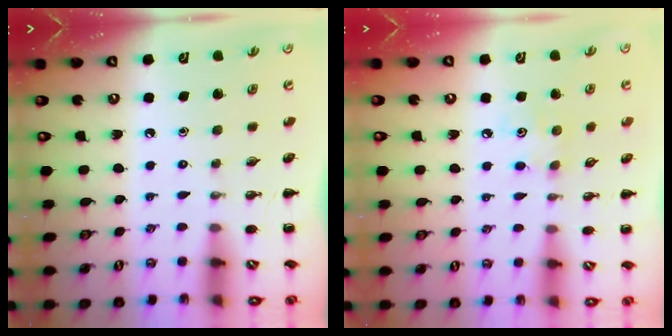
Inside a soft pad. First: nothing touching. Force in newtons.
{"total": 4.5, "press": 4.3, "slide": 1.1}